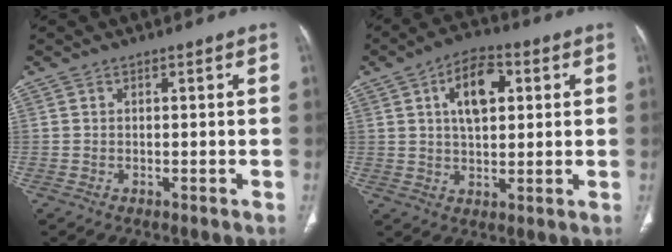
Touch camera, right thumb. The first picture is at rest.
{"total": 10.0, "force": [3.0, 5.4, 7.9], "torque": [-0.111, 0.004, 0.045]}